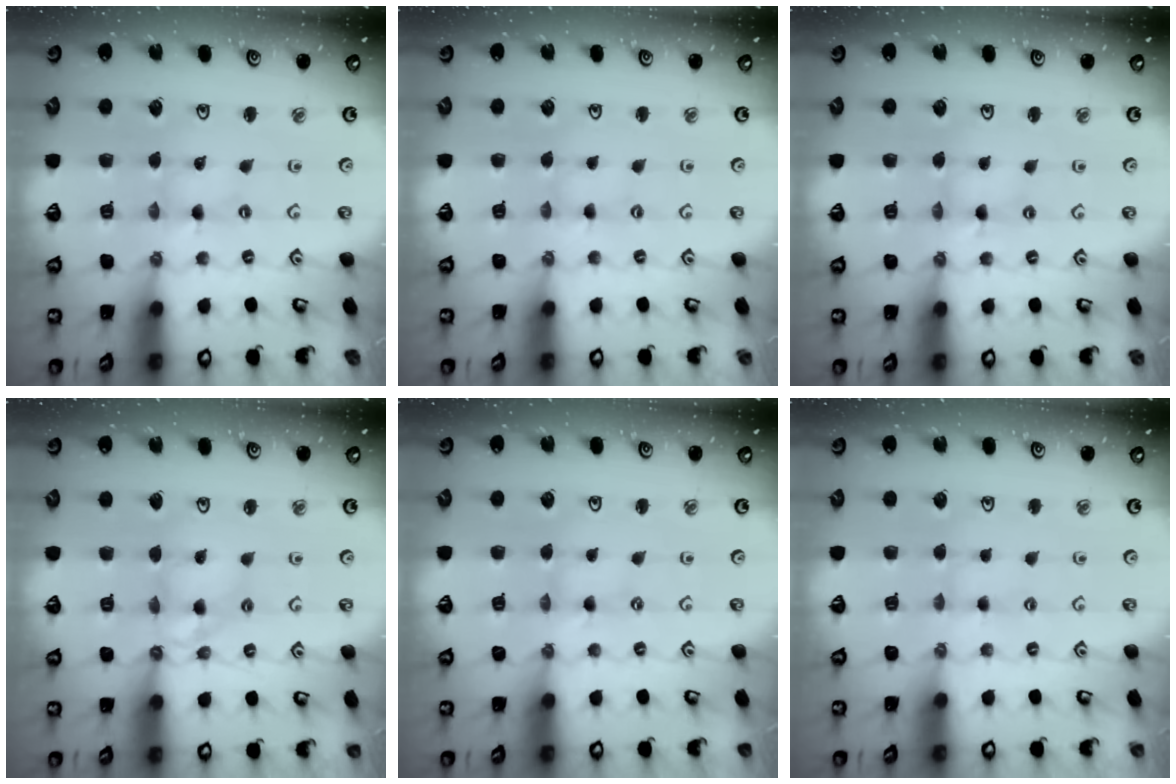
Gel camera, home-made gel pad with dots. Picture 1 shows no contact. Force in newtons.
{"total": 0.0}
{"total": 1.3, "press": 1.3, "slide": 0.2}
{"total": 8.2, "press": 8.2, "slide": 0.6}
{"total": 0.0}
{"total": 2.5, "press": 2.5, "slide": 0.3}